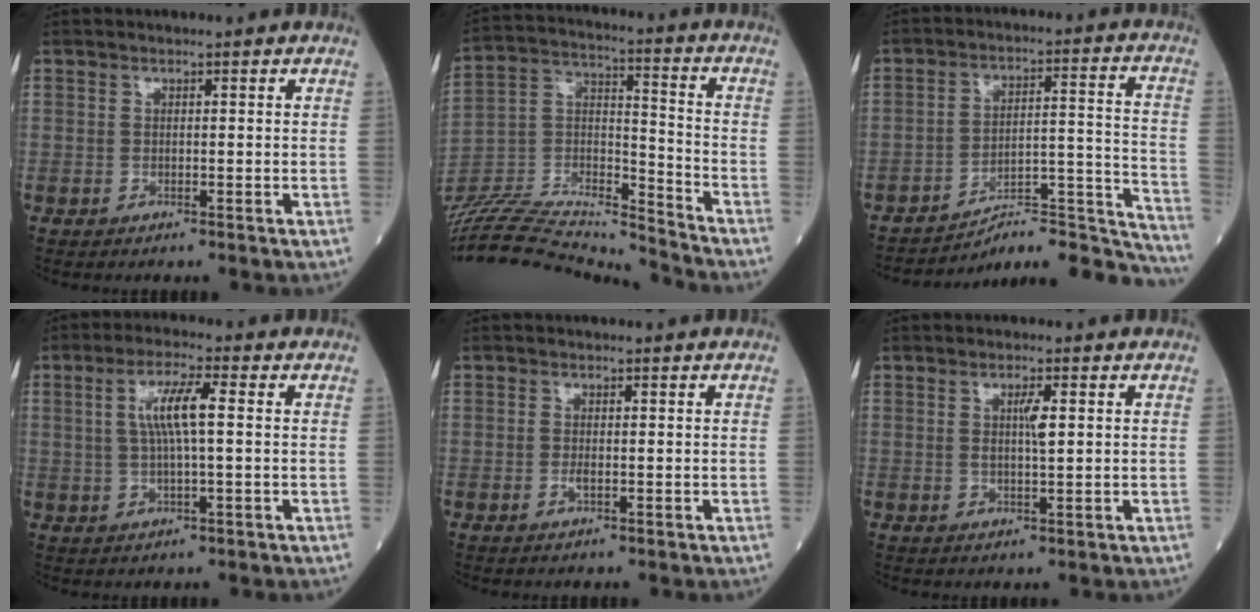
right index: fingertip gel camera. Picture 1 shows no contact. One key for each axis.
{"total": 22.7, "fx": -22.0, "fy": 0.9, "fz": 5.6, "tx": -0.117, "ty": 0.011, "tz": -0.367}
{"total": 18.0, "fx": -17.7, "fy": 0.7, "fz": 3.3, "tx": 0.000, "ty": 0.053, "tz": -0.249}
{"total": 6.2, "fx": 1.1, "fy": 0.5, "fz": 6.1, "tx": -0.120, "ty": 0.007, "tz": 0.020}
{"total": 0.9, "fx": -0.3, "fy": 0.2, "fz": 0.8, "tx": -0.019, "ty": -0.002, "tz": -0.005}
{"total": 2.8, "fx": 0.7, "fy": 0.3, "fz": 2.7, "tx": -0.048, "ty": -0.002, "tz": 0.012}